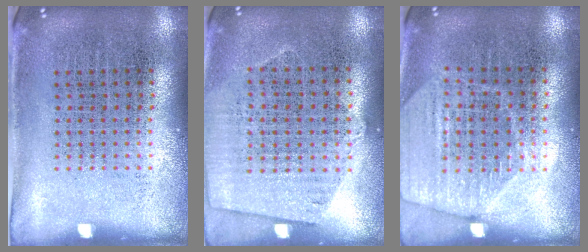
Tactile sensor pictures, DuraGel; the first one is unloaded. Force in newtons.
{"total": 0.9, "press": 0.7, "slide": 0.7}
{"total": 1.8, "press": 1.6, "slide": 0.7}